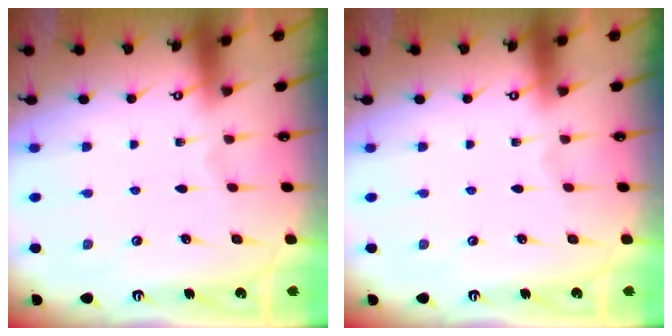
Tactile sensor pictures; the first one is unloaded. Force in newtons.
{"total": 0.0}